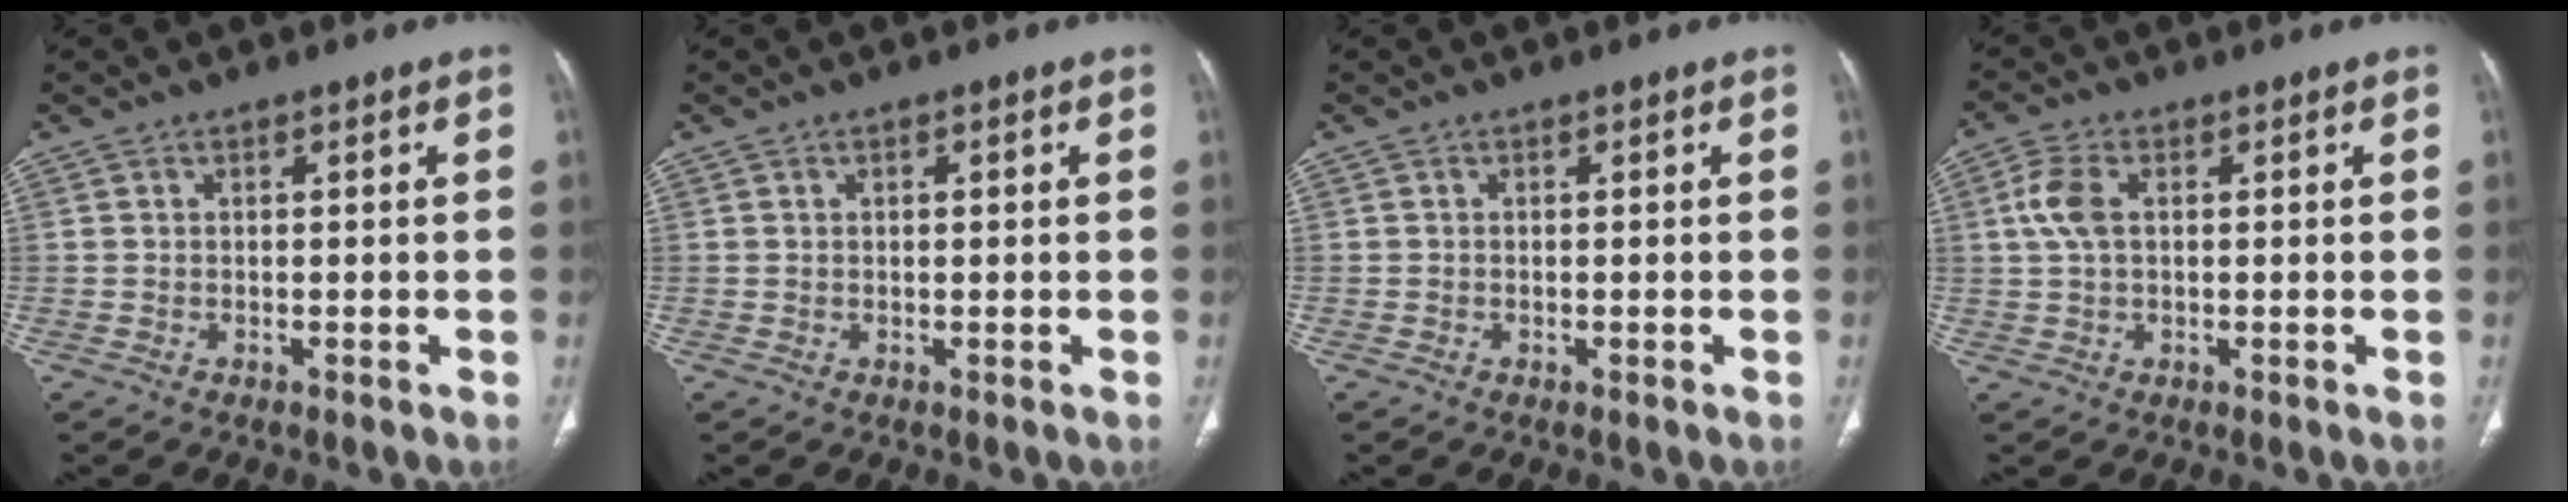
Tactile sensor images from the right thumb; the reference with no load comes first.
{"total": 1.0, "force": [0.3, 0.4, 0.8], "torque": [-0.018, 0.004, 0.006]}
{"total": 0.0}
{"total": 5.2, "force": [0.9, 3.0, 4.2], "torque": [-0.107, 0.013, 0.017]}